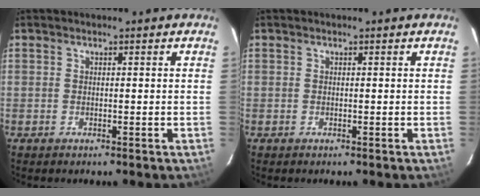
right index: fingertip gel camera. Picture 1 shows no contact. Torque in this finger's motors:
{"motor_torque": [0.00, 0.00, 0.00, 0.00]}